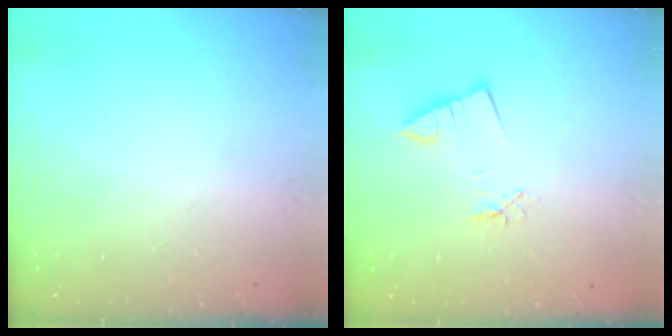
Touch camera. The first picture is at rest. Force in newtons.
{"total": 2.4, "press": 2.4, "slide": 0.3}